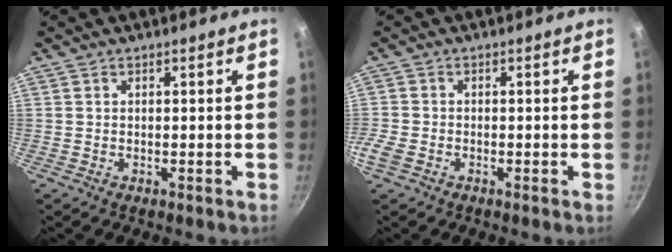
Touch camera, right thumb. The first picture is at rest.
{"total": 3.6, "force": [-1.7, 2.3, 2.2], "torque": [-0.056, 0.002, -0.042]}